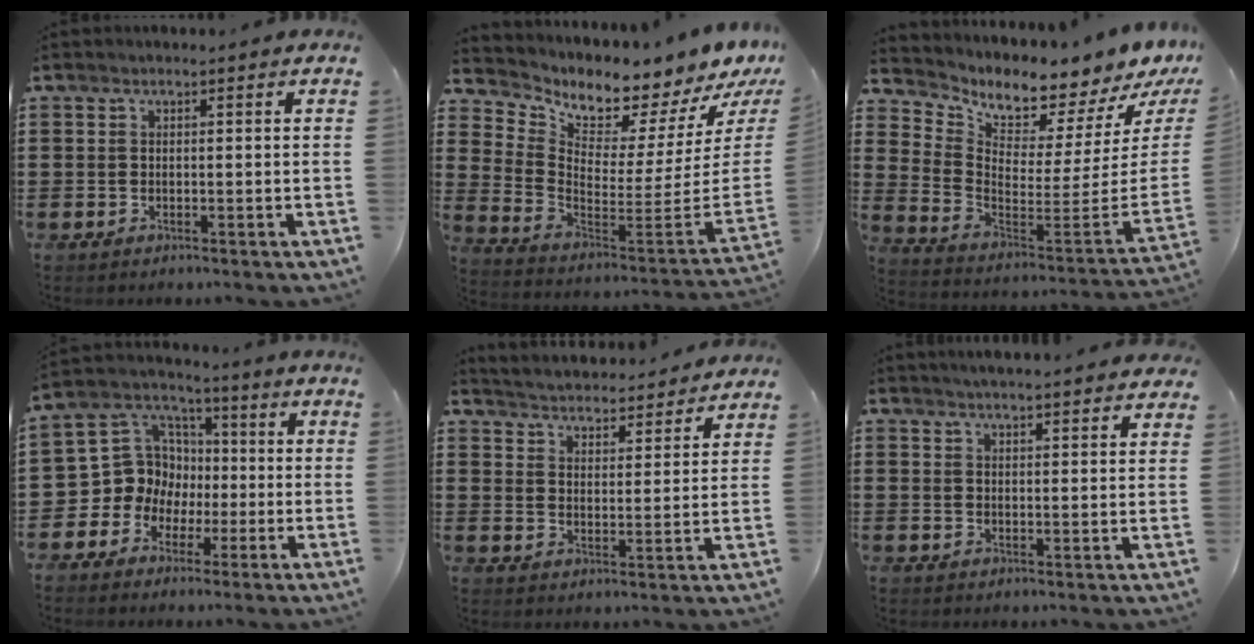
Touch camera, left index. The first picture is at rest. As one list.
[{"total": 4.5, "force": [4.3, 1.2, 1.0], "torque": [-0.046, -0.063, 0.066]}, {"total": 4.4, "force": [4.3, 0.8, 0.8], "torque": [-0.035, -0.071, 0.065]}, {"total": 9.5, "force": [-1.0, 9.3, 2.1], "torque": [-0.097, -0.005, -0.018]}, {"total": 3.7, "force": [3.7, -0.2, -0.4], "torque": [-0.017, -0.032, 0.059]}, {"total": 3.2, "force": [3.1, -0.6, 0.3], "torque": [-0.016, -0.011, 0.056]}]